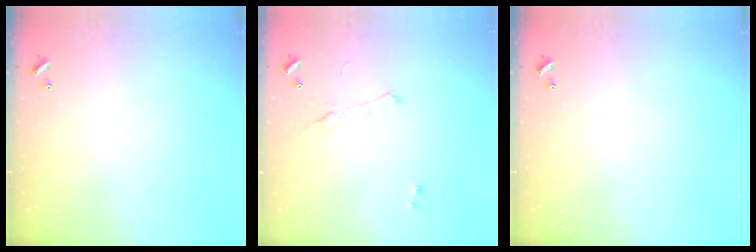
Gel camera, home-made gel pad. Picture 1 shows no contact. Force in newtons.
{"total": 2.3, "press": 2.1, "slide": 0.8}
{"total": 0.0}